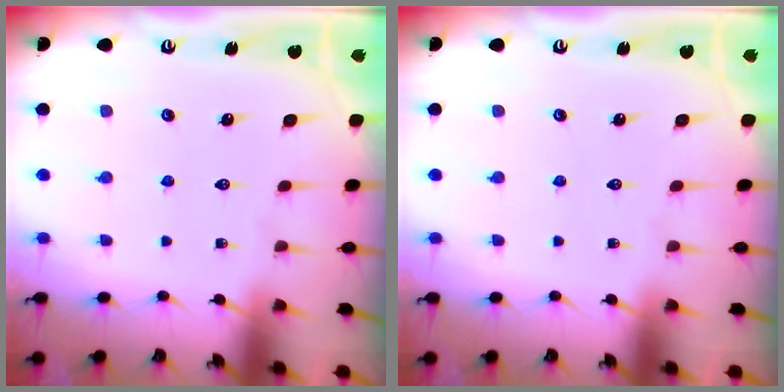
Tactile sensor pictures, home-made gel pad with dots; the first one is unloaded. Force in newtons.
{"total": 0.0}